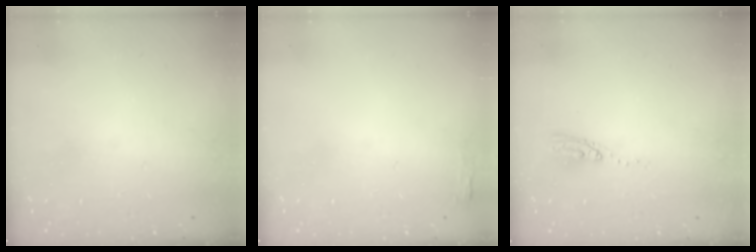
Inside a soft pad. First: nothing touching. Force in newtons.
{"total": 2.7, "press": 2.6, "slide": 0.8}
{"total": 5.0, "press": 5.0, "slide": 0.5}